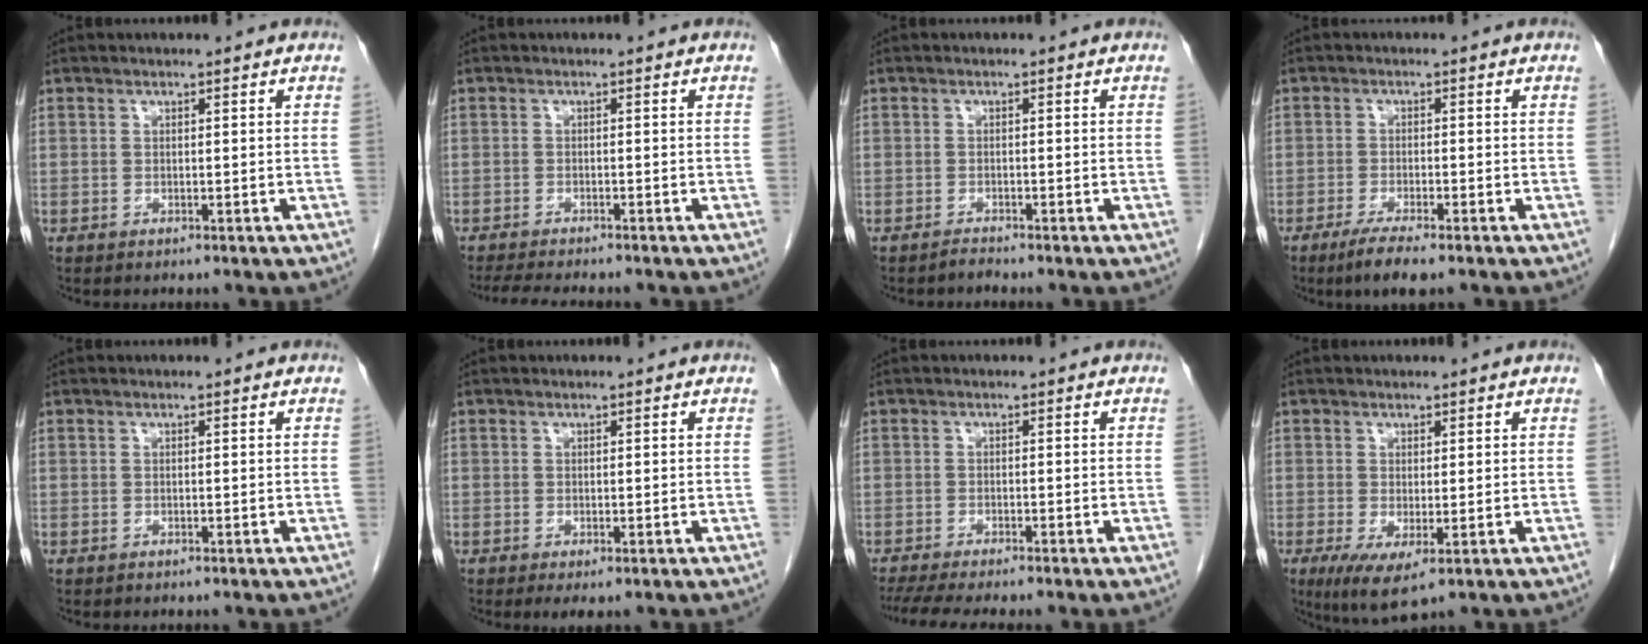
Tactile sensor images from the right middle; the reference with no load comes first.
{"total": 7.7, "force": [-6.8, 1.0, 3.5], "torque": [-0.056, -0.014, -0.101]}
{"total": 0.9, "force": [-0.9, -0.1, -0.1], "torque": [0.004, -0.003, -0.015]}
{"total": 5.0, "force": [-3.5, 0.4, 3.6], "torque": [-0.065, -0.012, -0.060]}
{"total": 0.0}
{"total": 1.5, "force": [-0.8, 0.5, 1.2], "torque": [-0.019, -0.006, -0.008]}
{"total": 7.7, "force": [-6.5, 0.1, 4.1], "torque": [-0.054, -0.013, -0.103]}
{"total": 5.5, "force": [-1.9, 1.6, 4.9], "torque": [-0.084, -0.018, -0.023]}